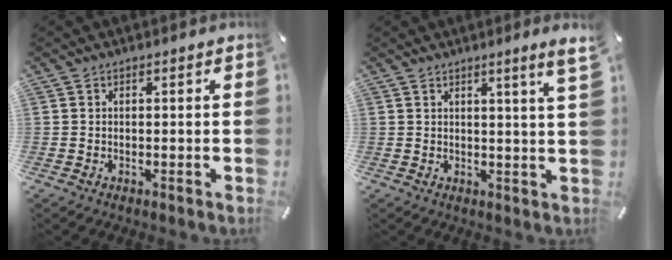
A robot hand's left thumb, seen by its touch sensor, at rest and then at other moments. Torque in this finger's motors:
{"motor_torque": [-0.03, -0.11, 0.19, -0.37, 0.09]}